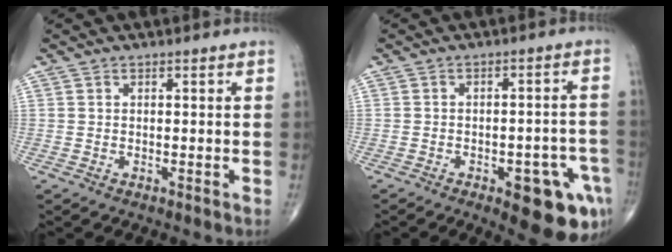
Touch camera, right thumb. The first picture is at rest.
{"total": 13.4, "force": [-6.3, 5.1, 10.7], "torque": [-0.083, 0.035, -0.067]}